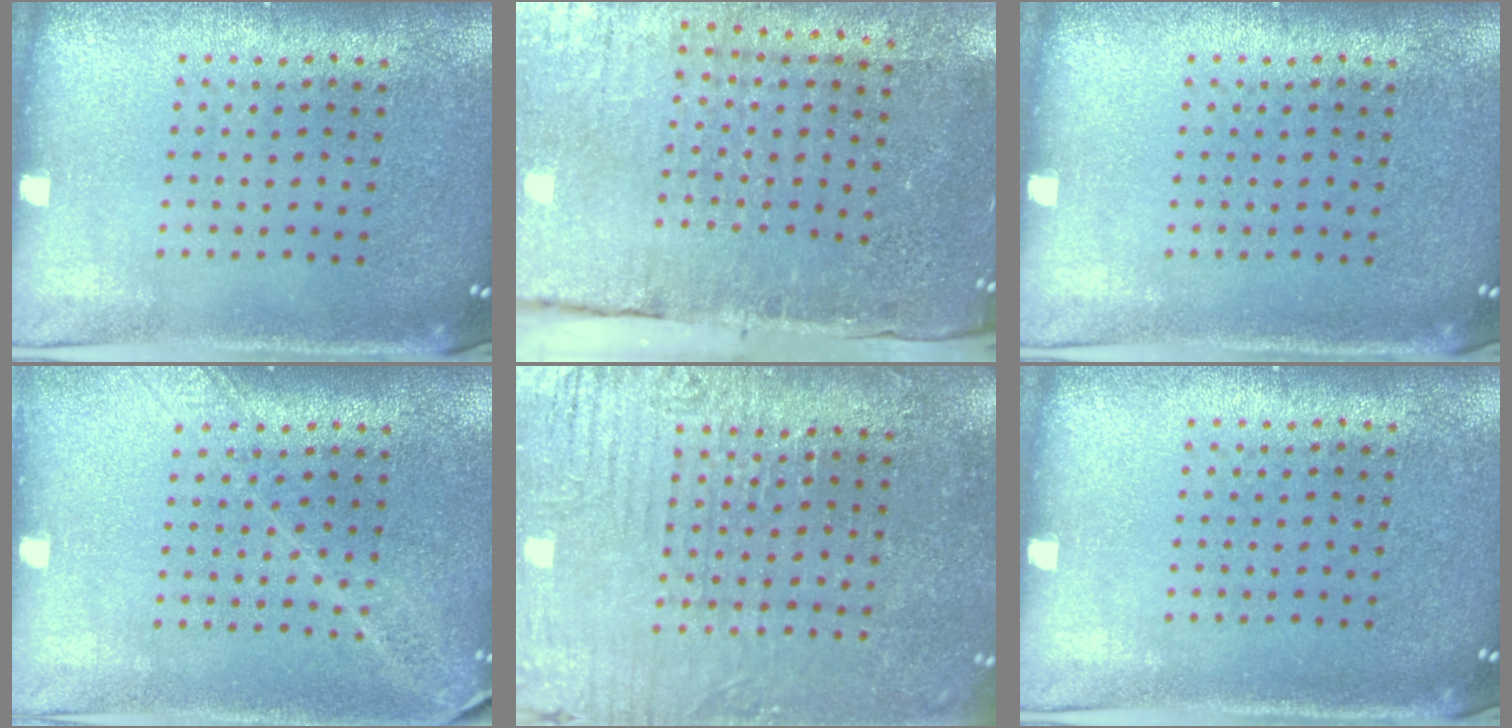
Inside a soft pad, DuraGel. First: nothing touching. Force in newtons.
{"total": 4.3, "press": 3.7, "slide": 2.2}
{"total": 0.0}
{"total": 1.8, "press": 1.5, "slide": 1.0}
{"total": 4.0, "press": 3.7, "slide": 1.4}
{"total": 0.0}